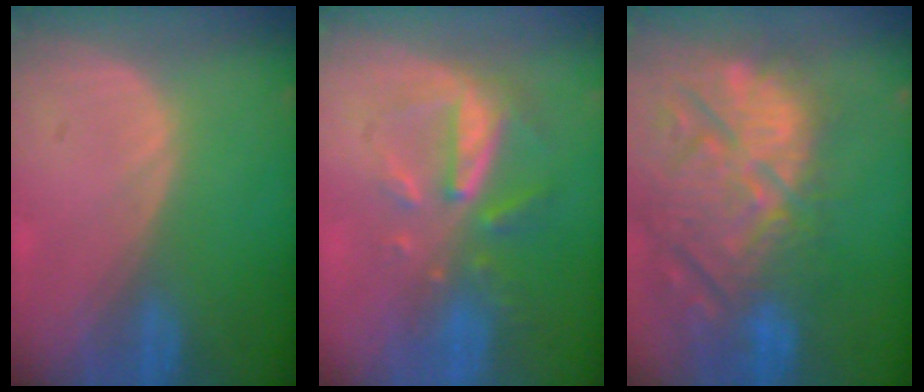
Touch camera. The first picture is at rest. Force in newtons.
{"total": 8.1, "press": 7.3, "slide": 3.4}
{"total": 15.1, "press": 12.9, "slide": 7.8}